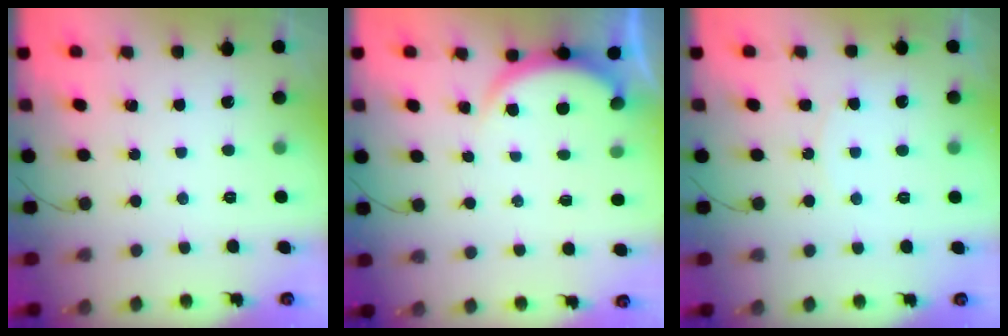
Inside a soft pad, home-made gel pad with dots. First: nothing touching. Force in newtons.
{"total": 2.9, "press": 2.8, "slide": 0.5}
{"total": 5.6, "press": 5.6, "slide": 0.6}